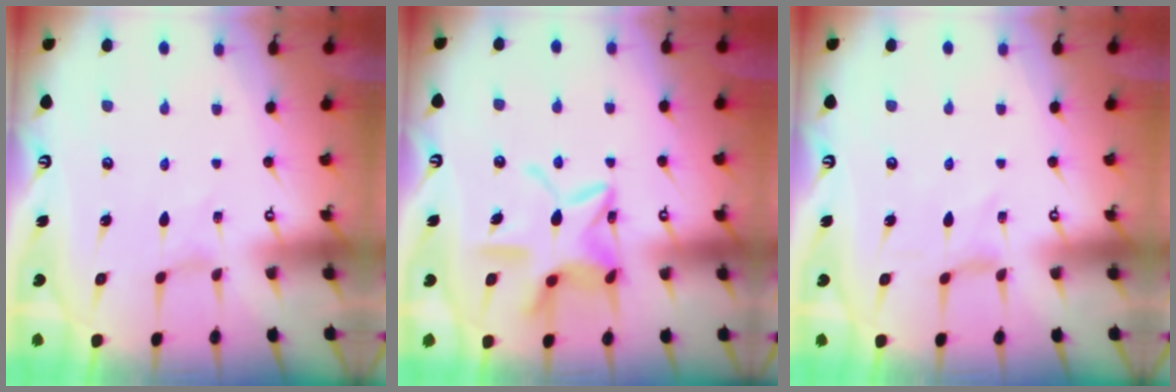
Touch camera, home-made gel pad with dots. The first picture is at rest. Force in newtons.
{"total": 15.5, "press": 15.4, "slide": 1.4}
{"total": 0.0}